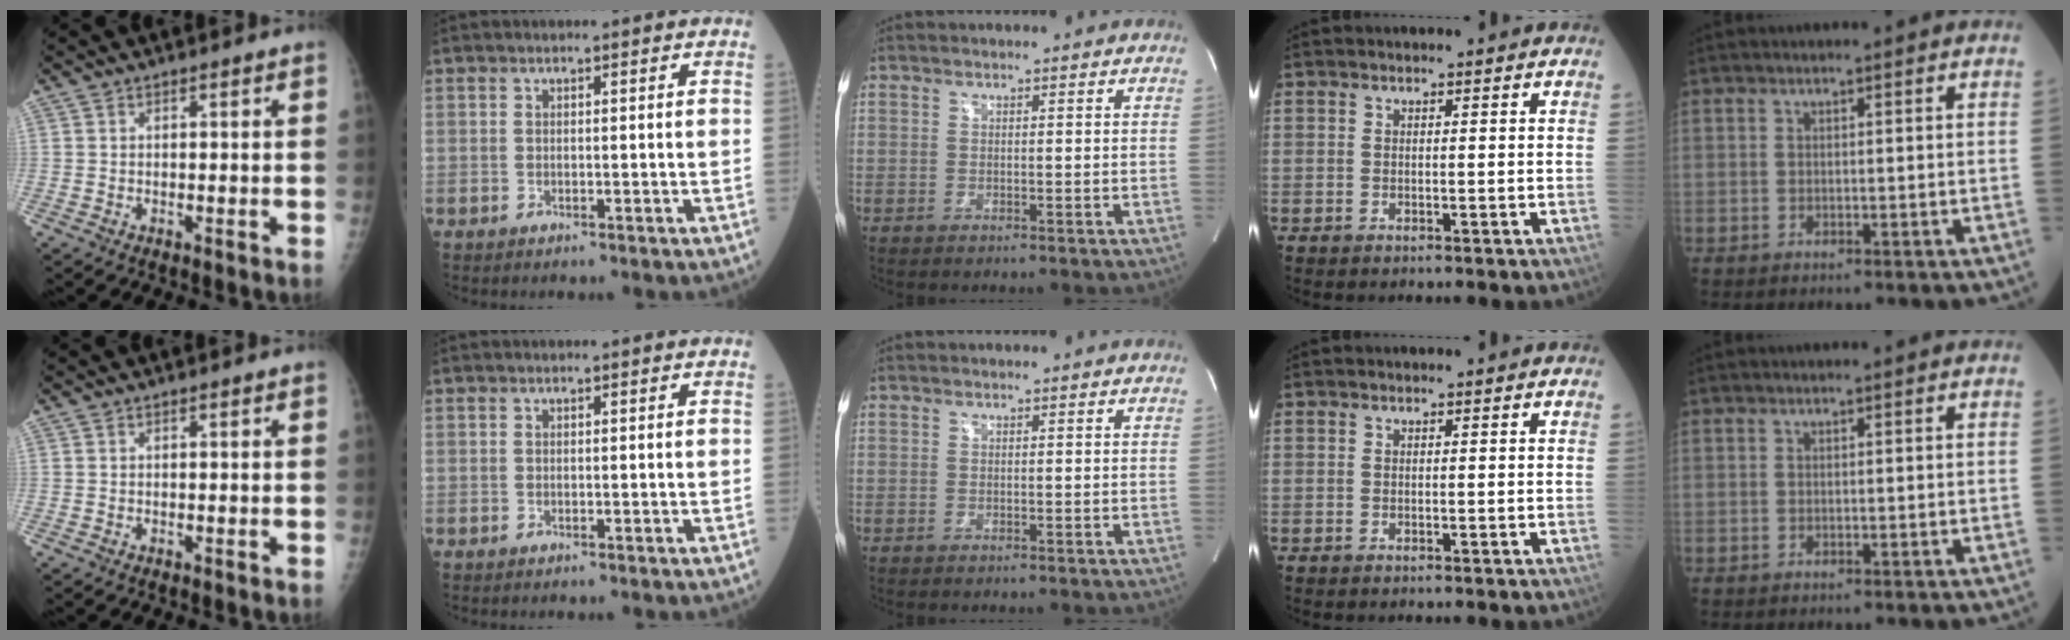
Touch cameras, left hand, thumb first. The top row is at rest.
{}